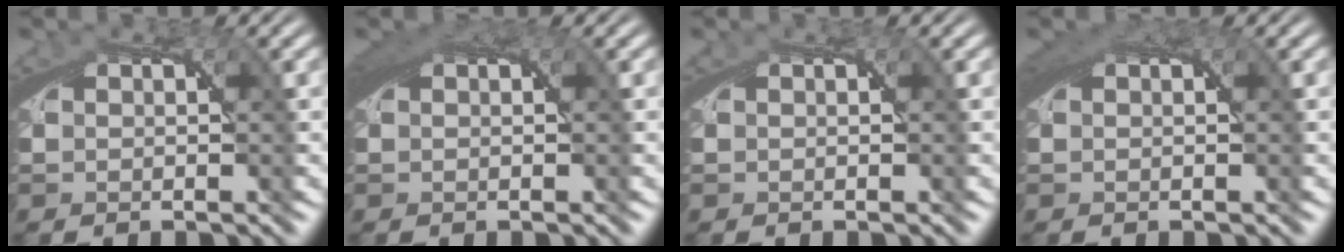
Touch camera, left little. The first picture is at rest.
{"total": 1.9, "force": [0.8, 1.0, 1.5], "torque": [-0.030, -0.001, 0.012]}
{"total": 0.0}
{"total": 1.6, "force": [0.7, 0.8, 1.2], "torque": [-0.024, -0.001, 0.011]}